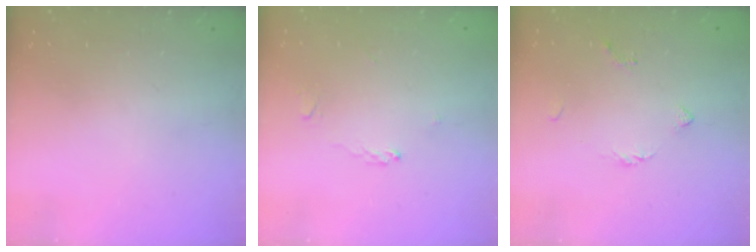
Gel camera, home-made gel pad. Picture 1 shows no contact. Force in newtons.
{"total": 1.7, "press": 1.7, "slide": 0.3}
{"total": 2.4, "press": 2.3, "slide": 0.6}